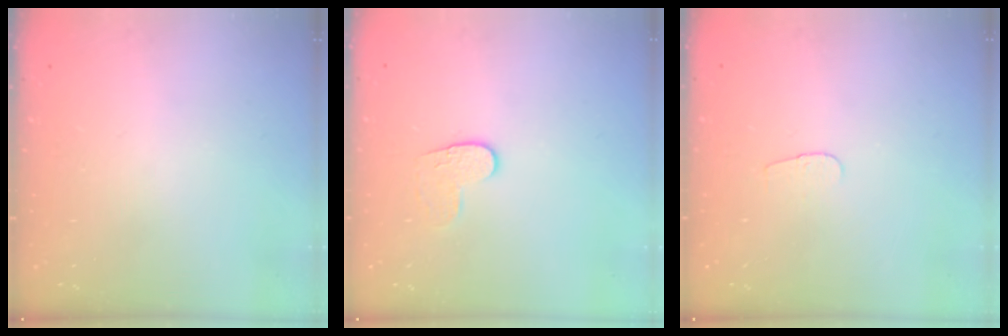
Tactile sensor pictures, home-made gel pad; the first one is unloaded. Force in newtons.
{"total": 5.8, "press": 5.8, "slide": 0.6}
{"total": 2.9, "press": 2.8, "slide": 0.3}